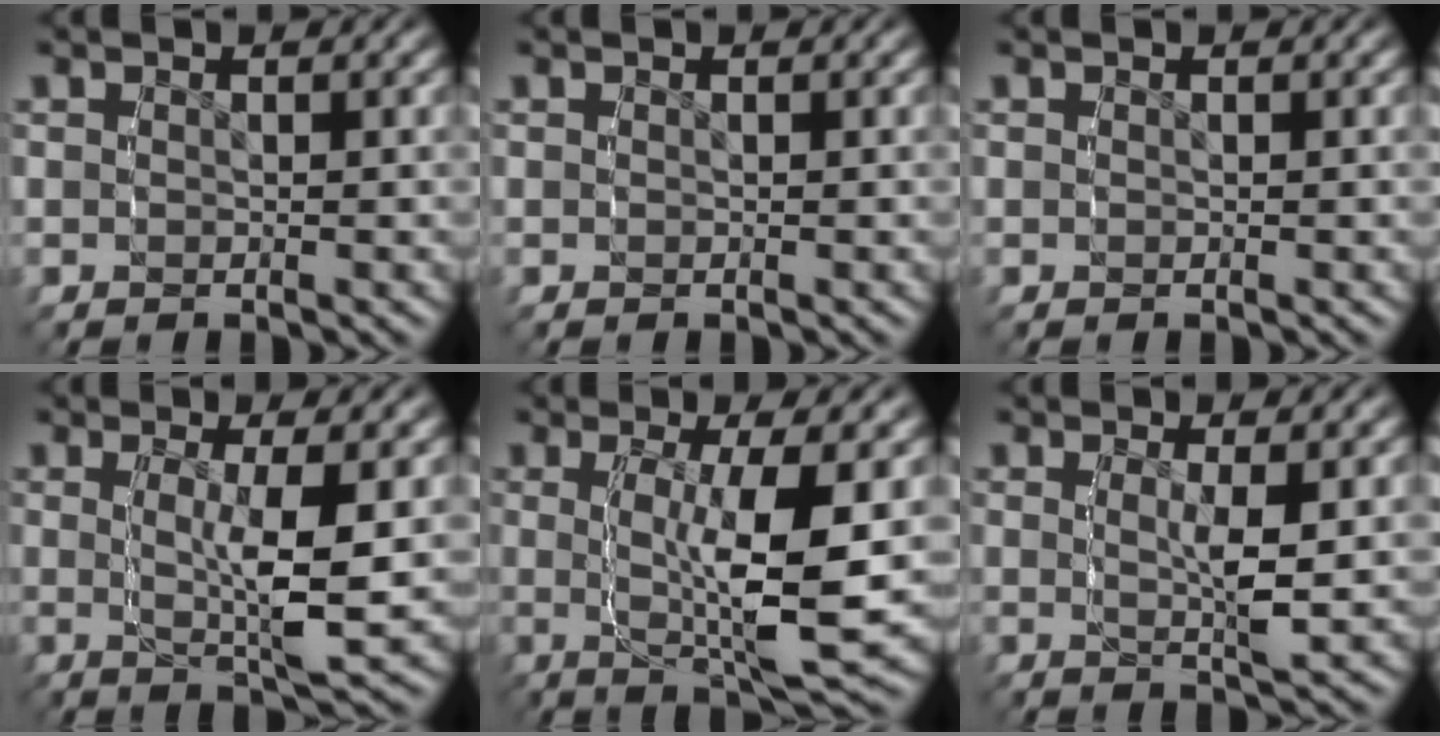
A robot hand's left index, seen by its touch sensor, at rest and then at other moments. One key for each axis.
{"total": 0.0}
{"total": 0.0}
{"total": 5.2, "fx": 0.9, "fy": 0.4, "fz": 5.1, "tx": -0.088, "ty": -0.012, "tz": 0.020}
{"total": 8.0, "fx": 1.0, "fy": 1.3, "fz": 7.8, "tx": -0.124, "ty": -0.016, "tz": 0.028}
{"total": 2.8, "fx": 0.7, "fy": -0.3, "fz": 2.7, "tx": -0.045, "ty": -0.011, "tz": 0.016}